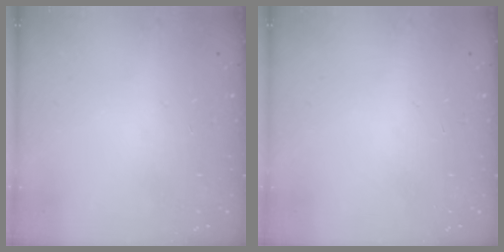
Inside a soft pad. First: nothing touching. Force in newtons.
{"total": 0.0}